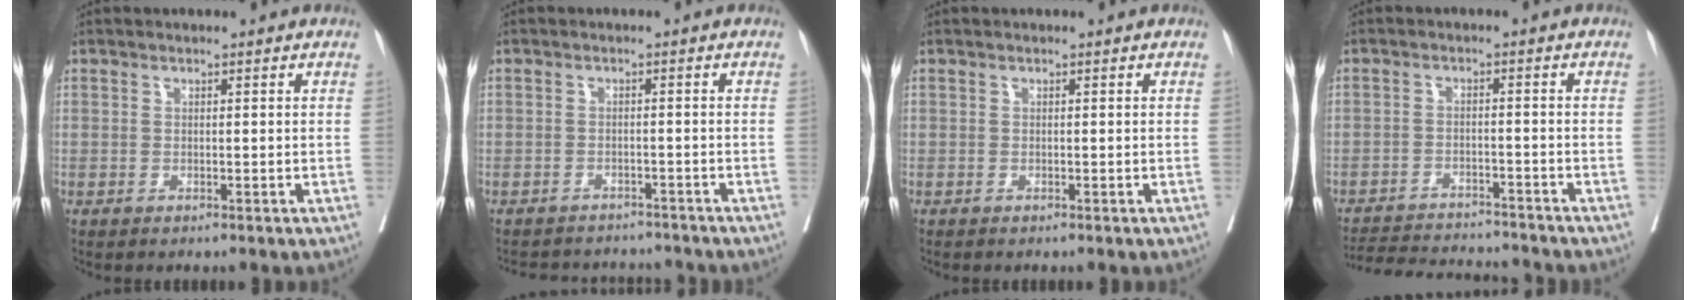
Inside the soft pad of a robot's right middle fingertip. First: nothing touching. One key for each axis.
{"total": 7.8, "fx": -7.4, "fy": 2.5, "fz": 0.6, "tx": -0.005, "ty": 0.012, "tz": -0.092}
{"total": 0.0}
{"total": 12.5, "fx": -12.0, "fy": 1.3, "fz": 3.1, "tx": -0.051, "ty": 0.001, "tz": -0.173}